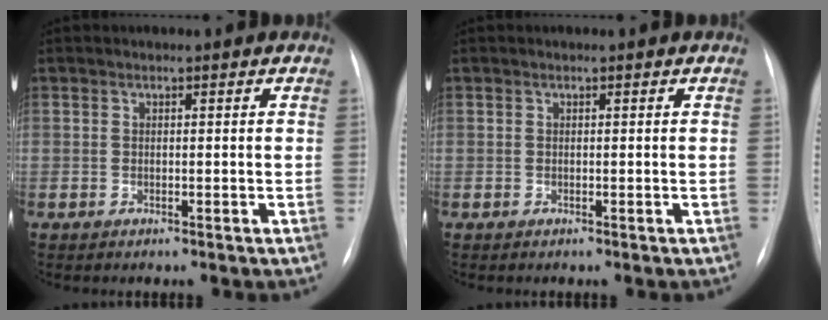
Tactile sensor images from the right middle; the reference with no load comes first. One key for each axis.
{"total": 0.0}